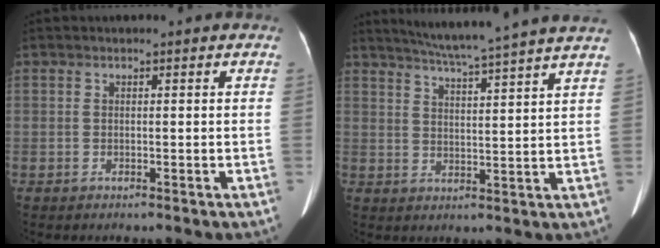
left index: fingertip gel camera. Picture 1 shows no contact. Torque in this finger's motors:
{"motor_torque": [0.50, -1.02, 0.00, 0.06]}